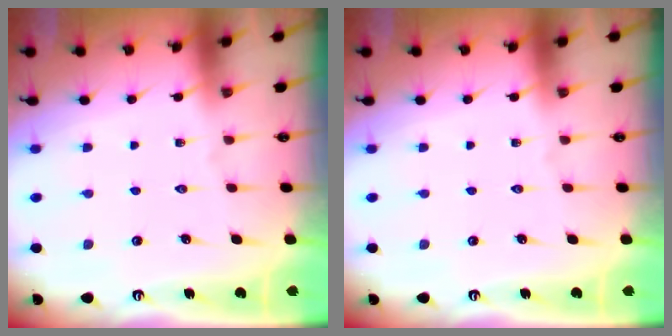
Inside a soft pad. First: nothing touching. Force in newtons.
{"total": 0.0}